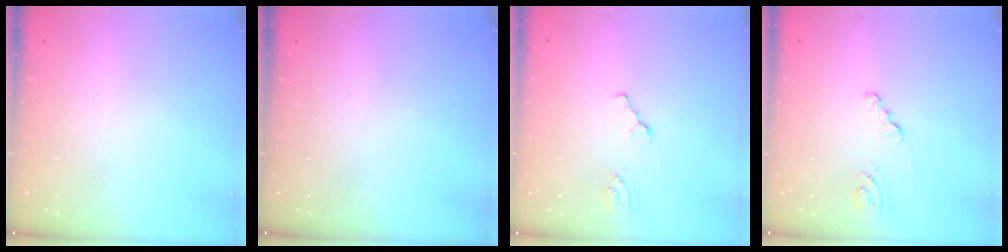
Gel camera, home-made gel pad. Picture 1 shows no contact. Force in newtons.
{"total": 0.0}
{"total": 0.9, "press": 0.8, "slide": 0.2}
{"total": 2.4, "press": 2.4, "slide": 0.2}